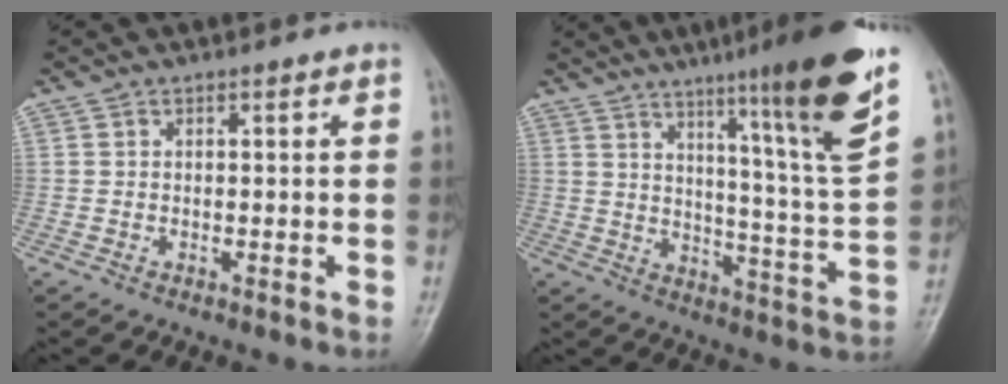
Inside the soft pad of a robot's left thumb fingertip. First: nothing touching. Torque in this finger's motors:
{"motor_torque": [2.32, 1.88, 1.81, -0.96, 0.09]}